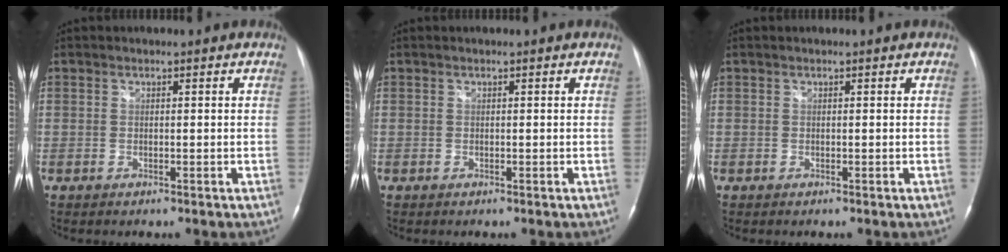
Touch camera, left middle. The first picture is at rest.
{"total": 0.0}
{"total": 0.0}